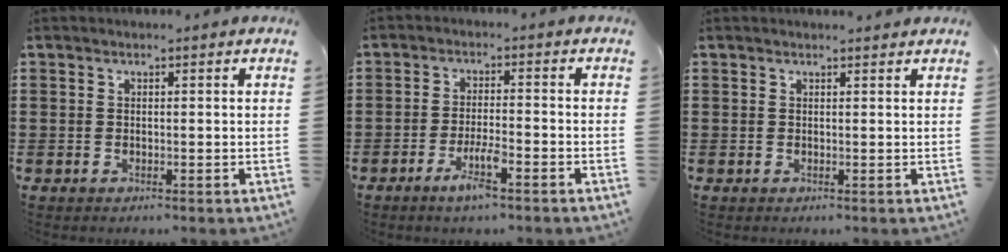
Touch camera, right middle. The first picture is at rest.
{"total": 4.8, "force": [-2.8, 0.7, 3.8], "torque": [-0.074, -0.004, -0.052]}
{"total": 0.7, "force": [0.7, 0.0, 0.0], "torque": [0.006, -0.007, 0.013]}